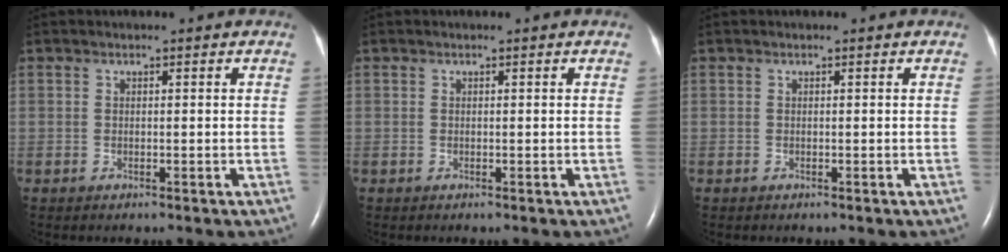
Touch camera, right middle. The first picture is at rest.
{"total": 0.0}
{"total": 0.0}